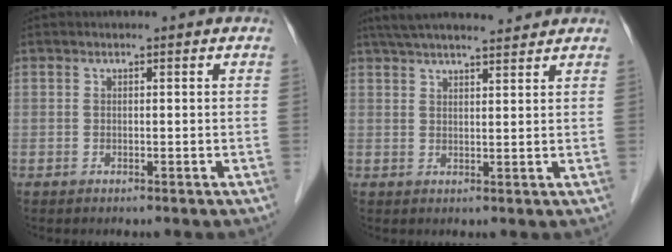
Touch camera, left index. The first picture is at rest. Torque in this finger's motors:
{"motor_torque": [0.34, -0.59, 0.15, 0.02]}